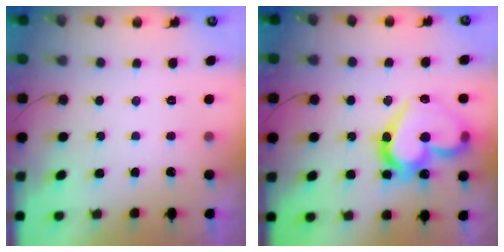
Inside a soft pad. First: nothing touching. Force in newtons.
{"total": 22.6, "press": 22.5, "slide": 2.7}